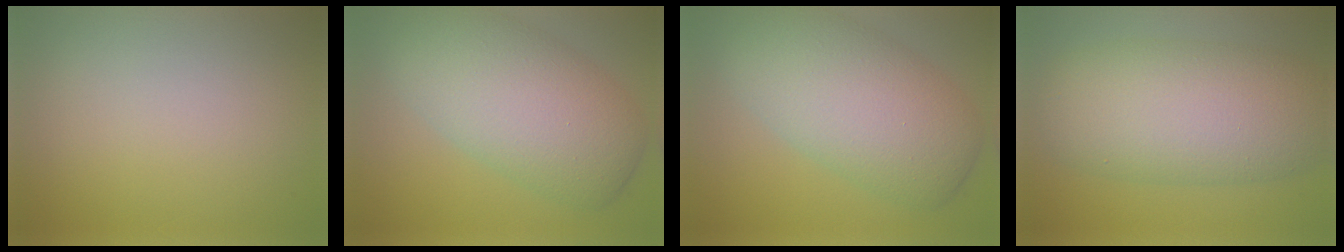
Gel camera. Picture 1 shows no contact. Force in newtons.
{"total": 9.5, "press": 9.5, "slide": 0.7}
{"total": 9.5, "press": 9.5, "slide": 0.7}
{"total": 9.4, "press": 9.4, "slide": 0.5}